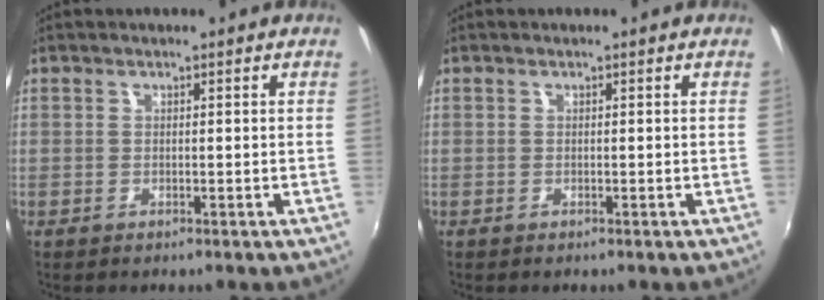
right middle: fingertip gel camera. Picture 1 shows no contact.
{"total": 0.0}